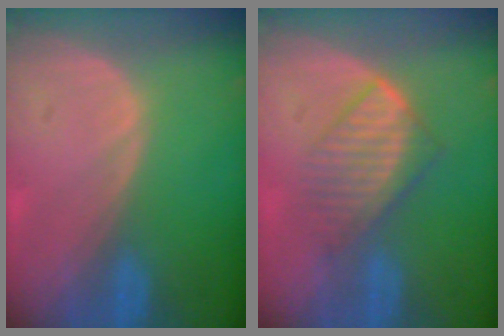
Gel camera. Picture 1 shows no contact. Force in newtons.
{"total": 6.0, "press": 5.9, "slide": 1.1}